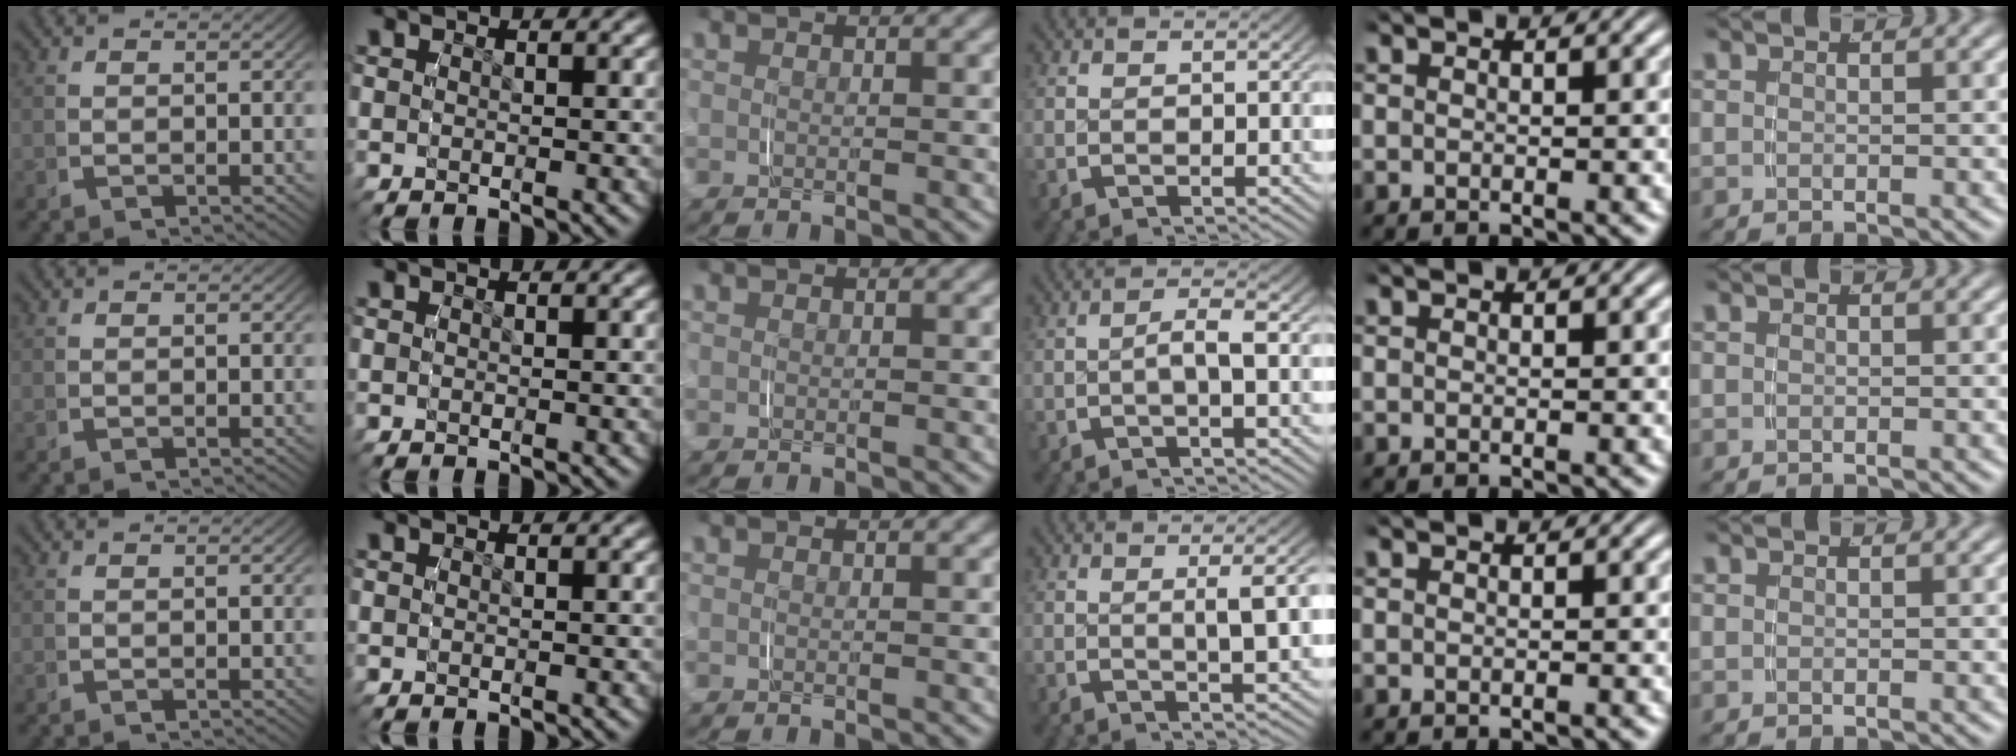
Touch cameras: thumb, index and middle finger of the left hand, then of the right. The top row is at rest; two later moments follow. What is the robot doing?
{"motion": "grasp_and_lifting", "object": "map"}